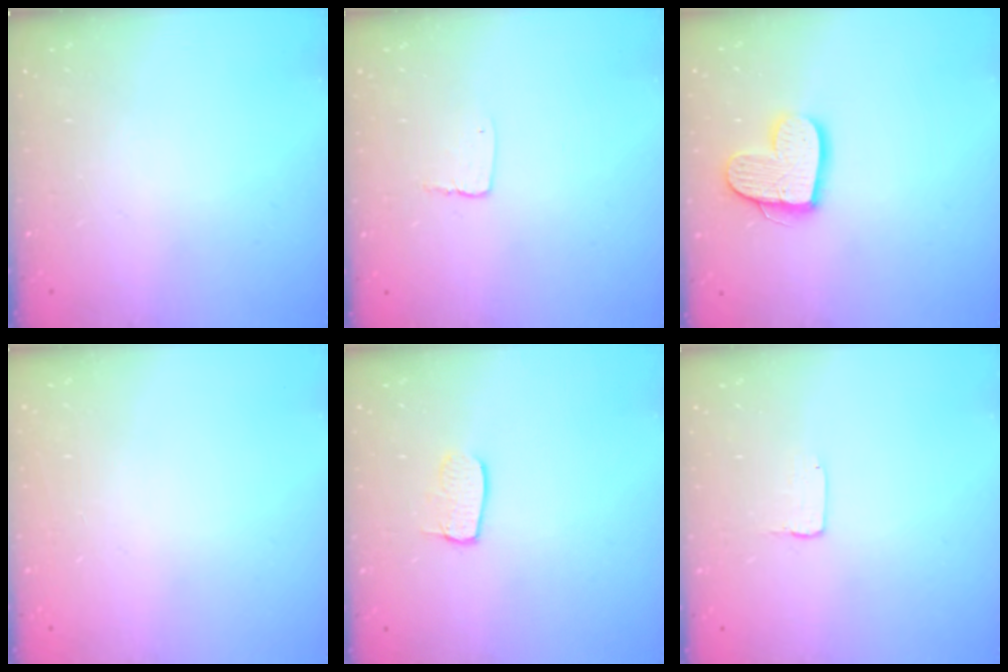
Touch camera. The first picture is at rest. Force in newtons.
{"total": 3.6, "press": 3.6, "slide": 0.3}
{"total": 13.4, "press": 13.4, "slide": 0.8}
{"total": 0.0}
{"total": 6.3, "press": 6.3, "slide": 0.2}
{"total": 1.3, "press": 1.2, "slide": 0.1}